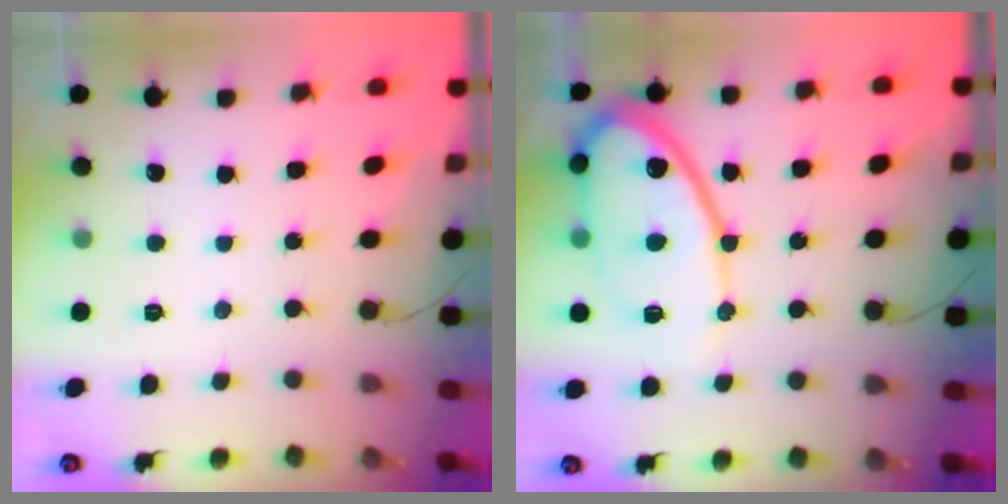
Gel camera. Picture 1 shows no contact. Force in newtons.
{"total": 14.9, "press": 14.8, "slide": 1.4}